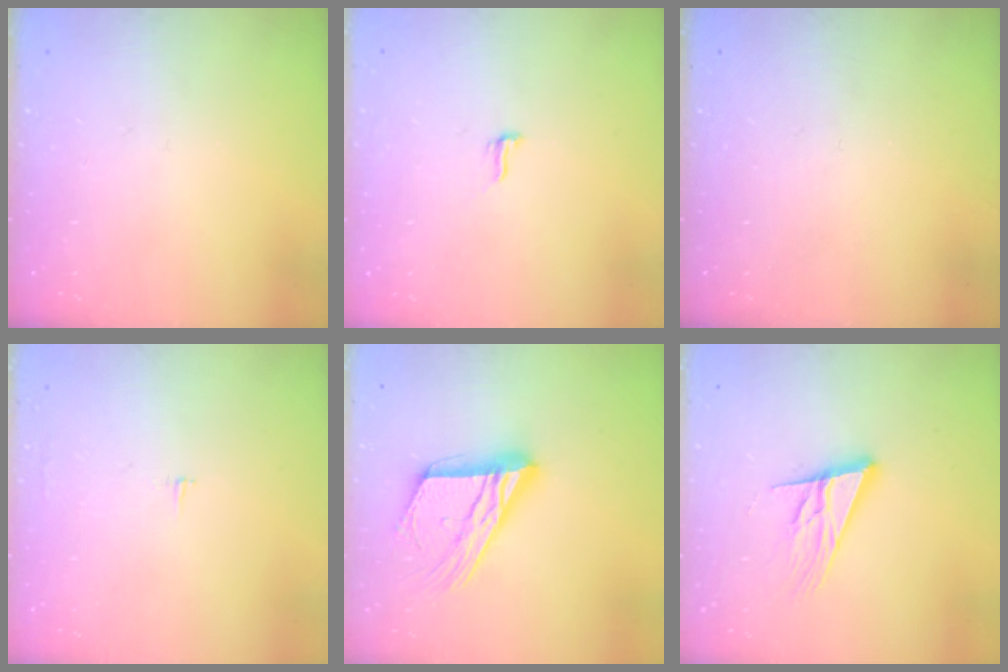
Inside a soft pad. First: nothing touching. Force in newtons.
{"total": 5.1, "press": 4.7, "slide": 2.0}
{"total": 0.0}
{"total": 1.8, "press": 1.8, "slide": 0.1}
{"total": 18.7, "press": 18.6, "slide": 1.8}
{"total": 14.7, "press": 14.1, "slide": 4.0}